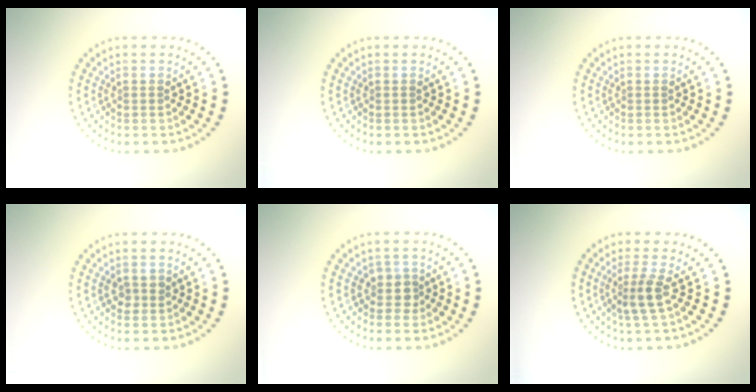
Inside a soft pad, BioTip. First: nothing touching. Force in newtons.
{"total": 0.0}
{"total": 0.0}
{"total": 1.5, "press": 1.5, "slide": 0.2}
{"total": 1.9, "press": 1.6, "slide": 1.1}
{"total": 2.3, "press": 1.8, "slide": 1.5}